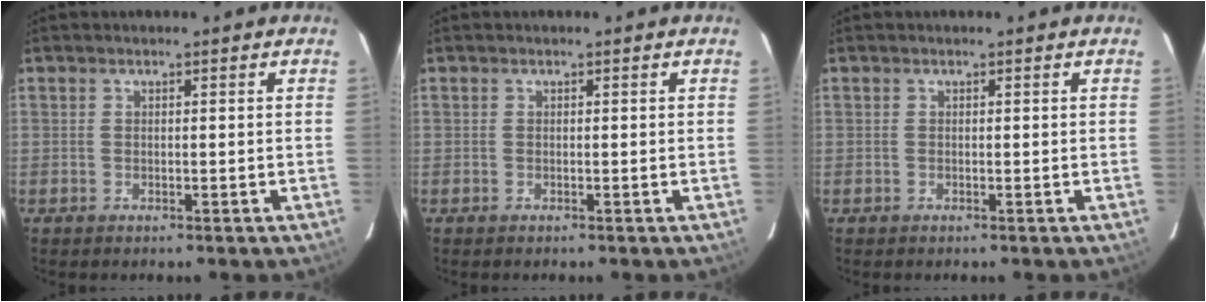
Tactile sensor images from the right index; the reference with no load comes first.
{"total": 0.0}
{"total": 0.0}